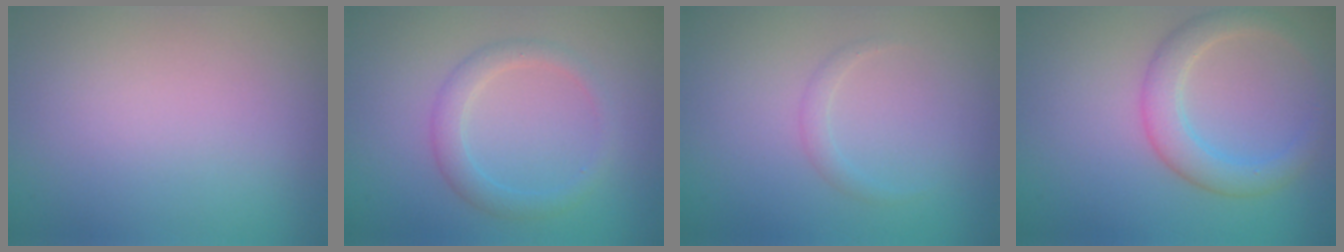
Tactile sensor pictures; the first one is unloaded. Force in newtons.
{"total": 2.3, "press": 2.3, "slide": 0.1}
{"total": 1.0, "press": 1.0, "slide": 0.1}
{"total": 3.6, "press": 3.6, "slide": 0.3}